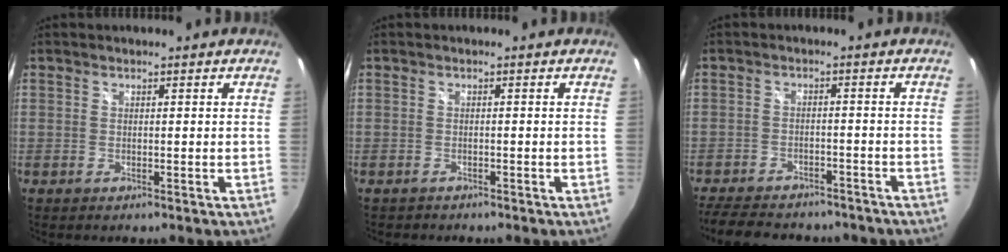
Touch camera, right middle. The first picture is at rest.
{"total": 1.2, "force": [-1.0, 0.7, 0.1], "torque": [-0.007, -0.001, -0.016]}
{"total": 15.6, "force": [-12.8, 6.0, 6.5], "torque": [-0.147, -0.012, -0.178]}